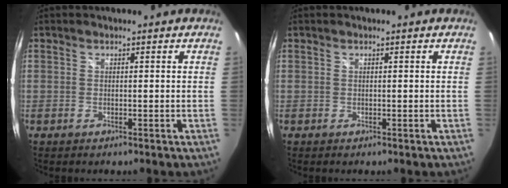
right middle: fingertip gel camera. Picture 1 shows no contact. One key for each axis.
{"total": 0.0}